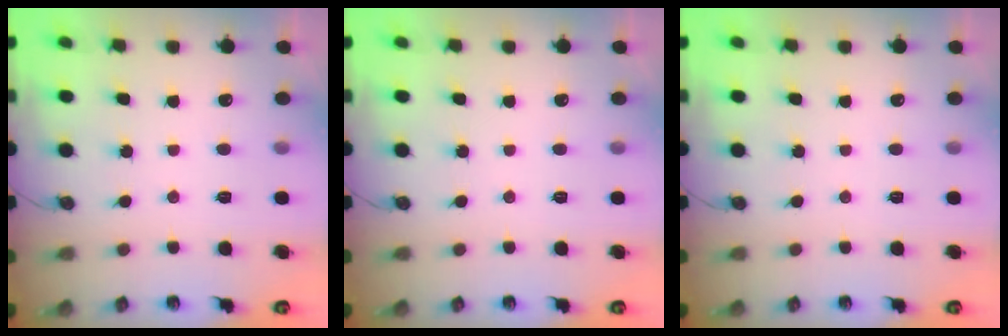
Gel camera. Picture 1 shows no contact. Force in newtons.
{"total": 0.0}
{"total": 0.0}